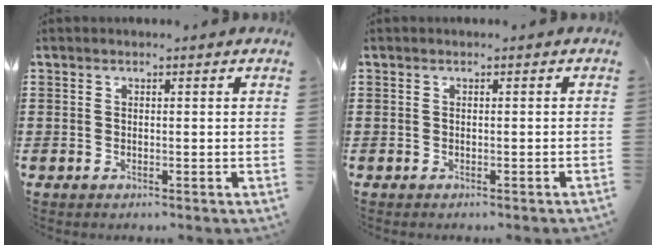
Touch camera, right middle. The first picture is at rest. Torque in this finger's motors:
{"motor_torque": [0.07, -0.07, 0.01, 0.00]}